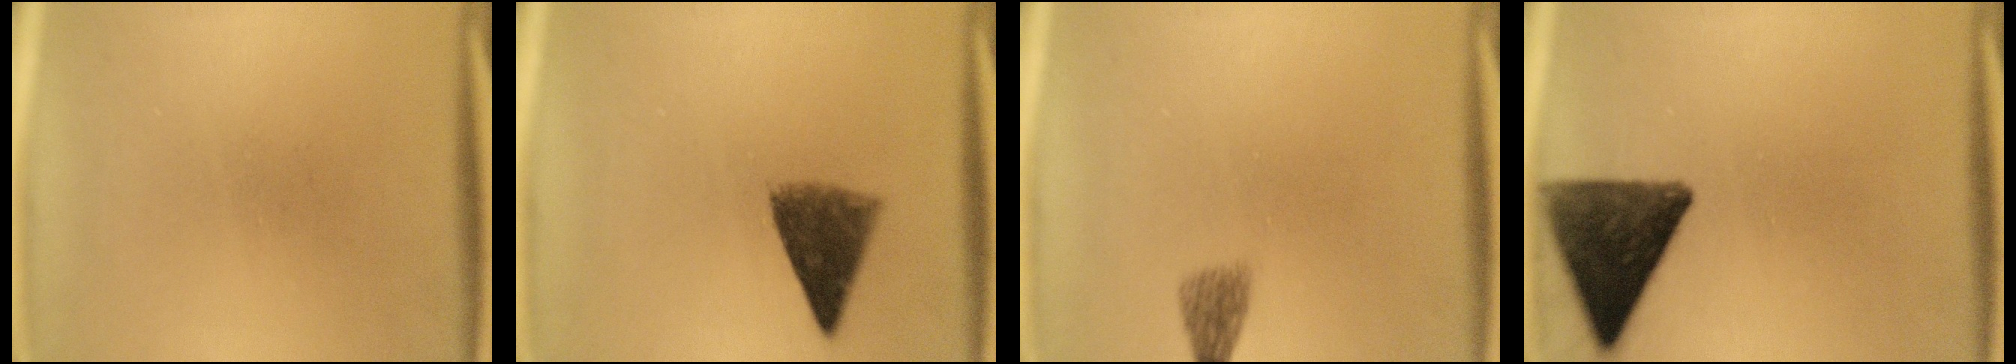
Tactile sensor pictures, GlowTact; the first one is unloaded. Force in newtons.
{"total": 7.1}
{"total": 2.4}
{"total": 12.4}